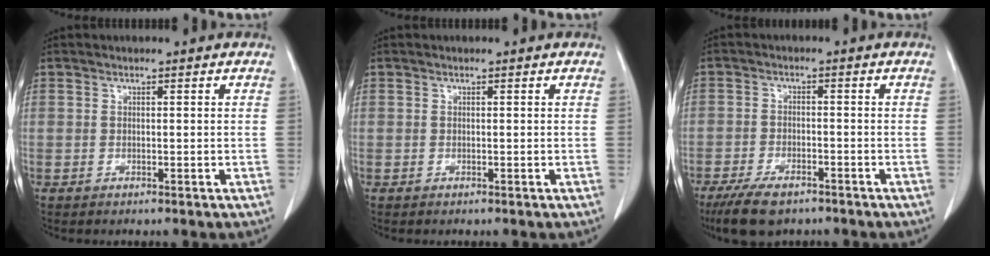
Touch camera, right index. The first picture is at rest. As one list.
[{"total": 0.0}, {"total": 7.5, "force": [-5.5, 2.7, 4.2], "torque": [-0.073, -0.009, -0.089]}]